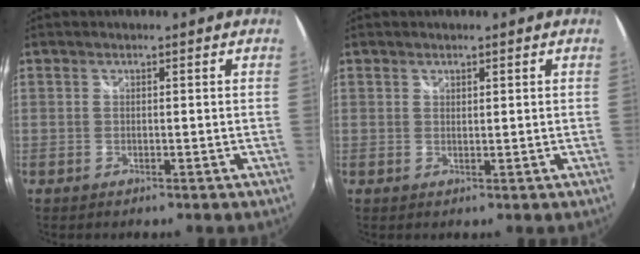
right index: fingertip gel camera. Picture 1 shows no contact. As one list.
[{"total": 0.7, "force": [0.6, 0.3, 0.2], "torque": [-0.003, 0.000, 0.011]}]